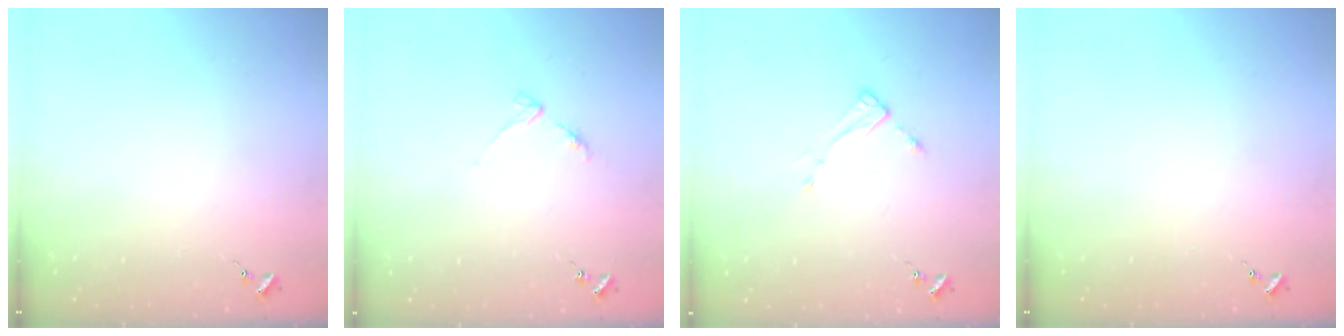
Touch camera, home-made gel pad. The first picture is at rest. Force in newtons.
{"total": 4.0, "press": 4.0, "slide": 0.6}
{"total": 2.6, "press": 2.6, "slide": 0.3}
{"total": 0.0}